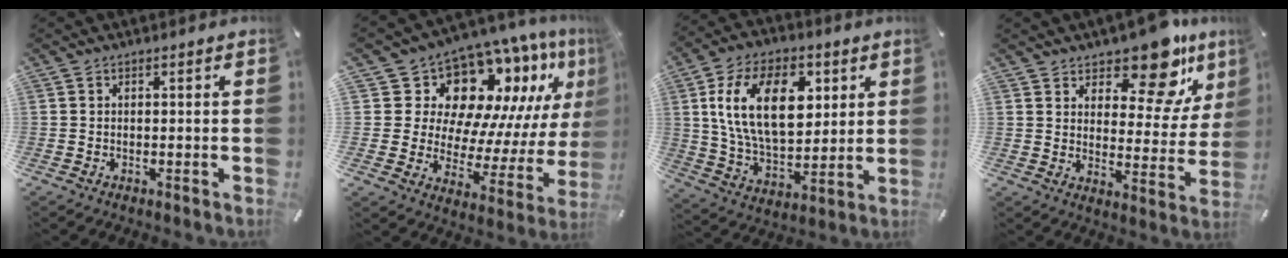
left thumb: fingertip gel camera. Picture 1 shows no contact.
{"total": 15.9, "force": [11.1, 9.3, 6.6], "torque": [-0.105, -0.113, 0.194]}
{"total": 19.3, "force": [5.8, 12.0, 14.0], "torque": [-0.268, 0.000, 0.097]}
{"total": 14.6, "force": [11.5, 6.1, 6.6], "torque": [-0.089, -0.094, 0.196]}